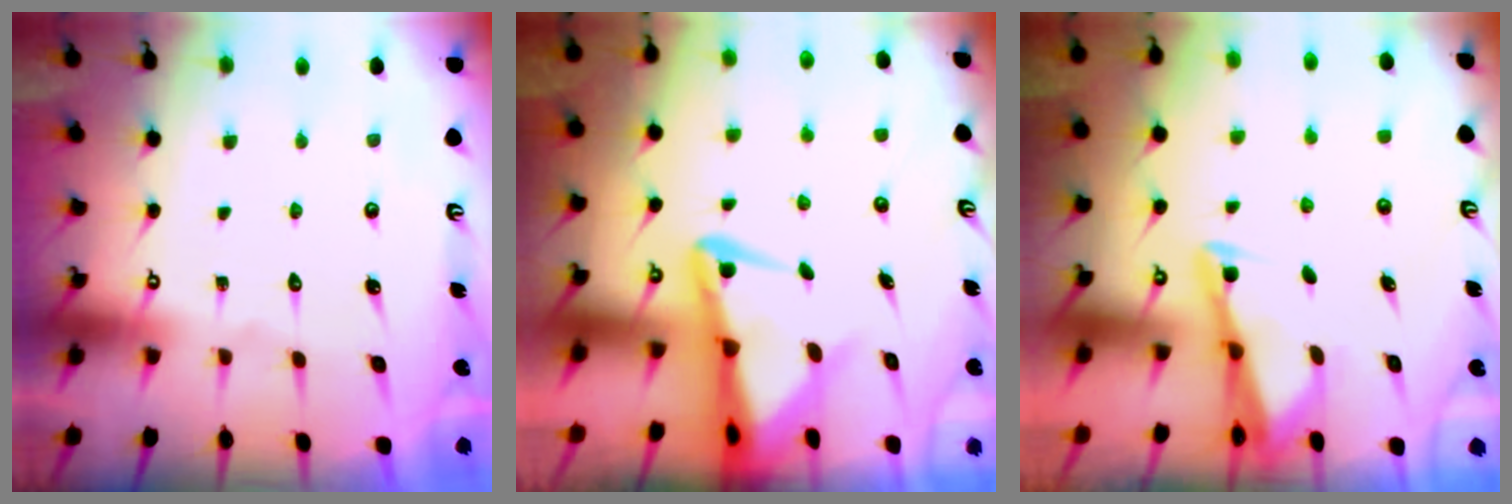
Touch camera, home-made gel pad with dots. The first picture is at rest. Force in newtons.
{"total": 4.2, "press": 4.1, "slide": 0.9}
{"total": 2.6, "press": 2.6, "slide": 0.1}